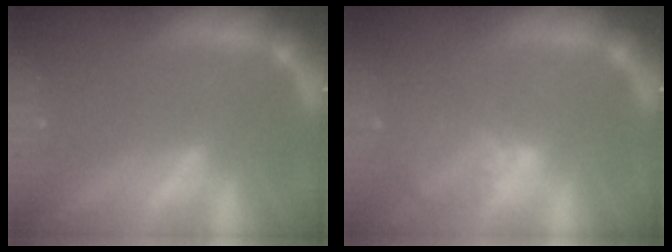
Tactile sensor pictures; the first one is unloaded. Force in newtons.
{"total": 3.4}